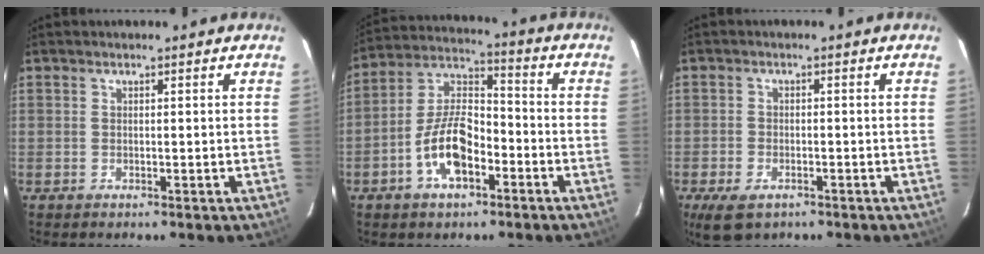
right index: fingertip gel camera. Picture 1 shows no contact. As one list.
[{"total": 11.9, "force": [-5.2, 5.8, 9.1], "torque": [-0.185, 0.018, -0.092]}, {"total": 6.2, "force": [-3.7, 3.5, 3.5], "torque": [-0.088, -0.016, -0.064]}]